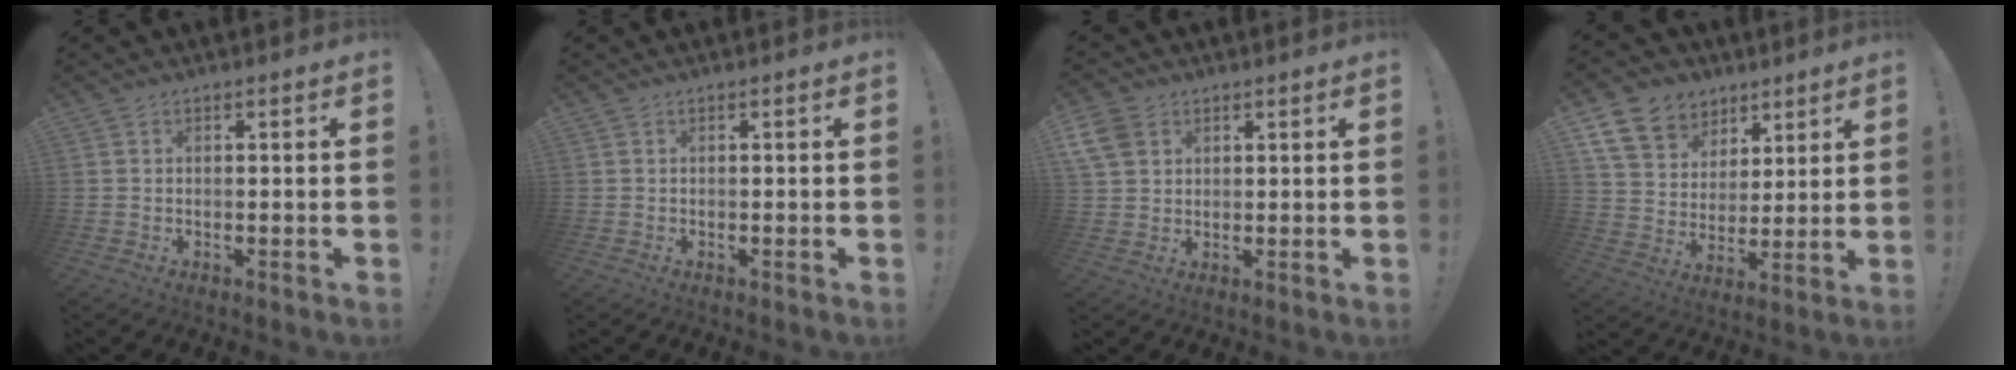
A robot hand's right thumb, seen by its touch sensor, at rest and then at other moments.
{"total": 0.0}
{"total": 7.2, "force": [3.4, 5.4, 3.3], "torque": [-0.065, -0.007, 0.070]}
{"total": 13.5, "force": [7.5, 10.1, 4.7], "torque": [-0.068, -0.045, 0.149]}